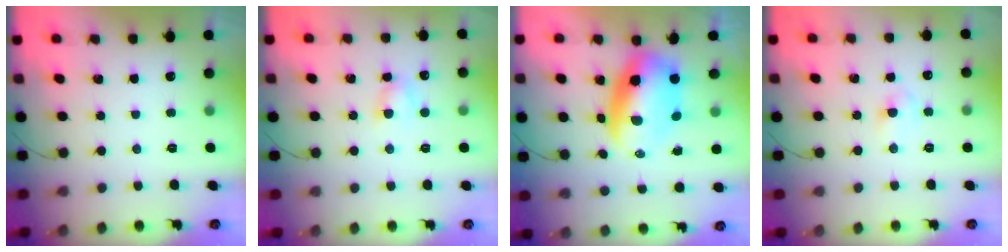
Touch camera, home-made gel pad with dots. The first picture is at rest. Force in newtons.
{"total": 3.9, "press": 3.8, "slide": 1.2}
{"total": 10.2, "press": 9.9, "slide": 2.6}
{"total": 4.5, "press": 4.3, "slide": 1.3}